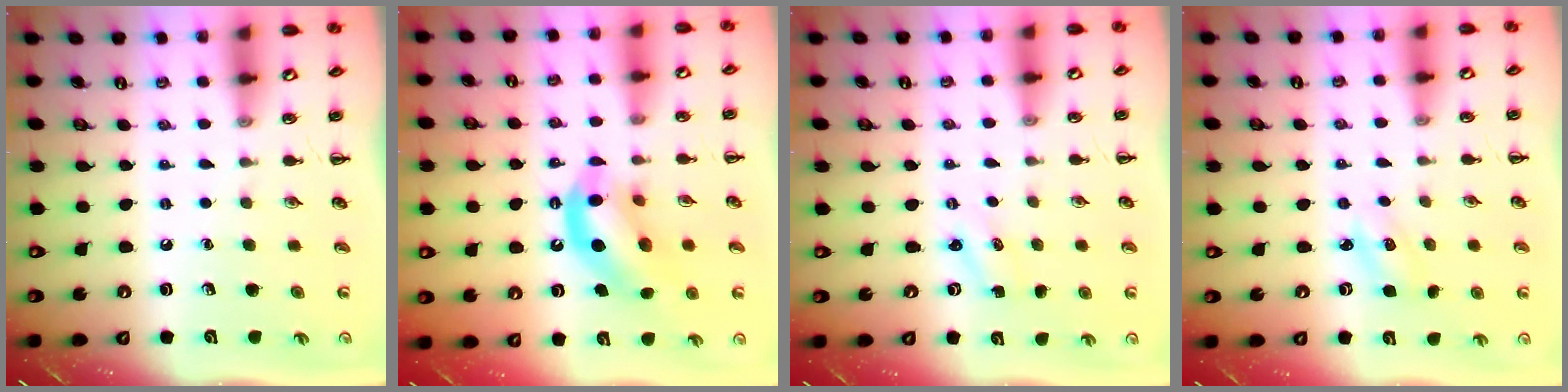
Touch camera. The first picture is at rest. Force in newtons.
{"total": 11.5, "press": 11.1, "slide": 3.0}
{"total": 1.3, "press": 1.2, "slide": 0.3}
{"total": 2.9, "press": 2.8, "slide": 0.9}